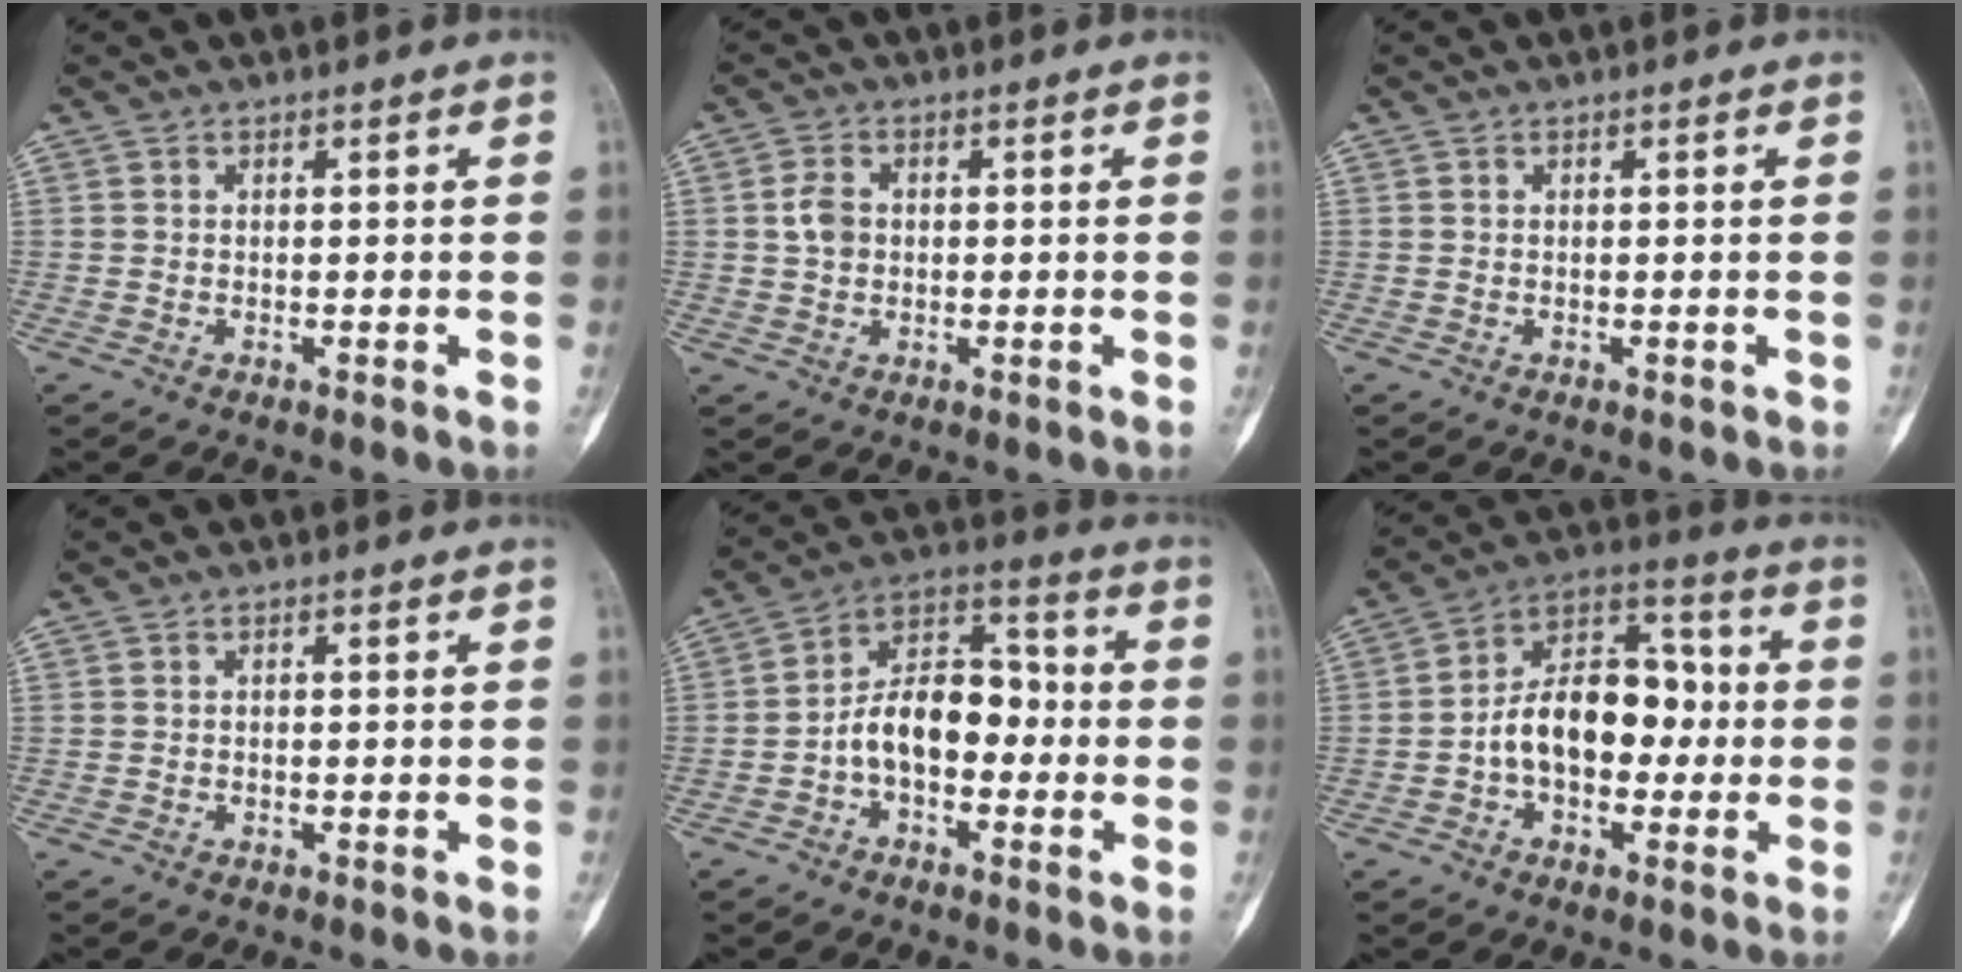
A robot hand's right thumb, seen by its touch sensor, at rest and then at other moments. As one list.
[{"total": 3.6, "force": [0.1, 2.8, 2.3], "torque": [-0.036, 0.004, -0.004]}, {"total": 0.0}, {"total": 0.0}, {"total": 11.9, "force": [-2.5, 7.5, 8.9], "torque": [-0.123, 0.050, -0.056]}, {"total": 14.6, "force": [-1.7, 9.6, 10.9], "torque": [-0.146, 0.051, -0.037]}]